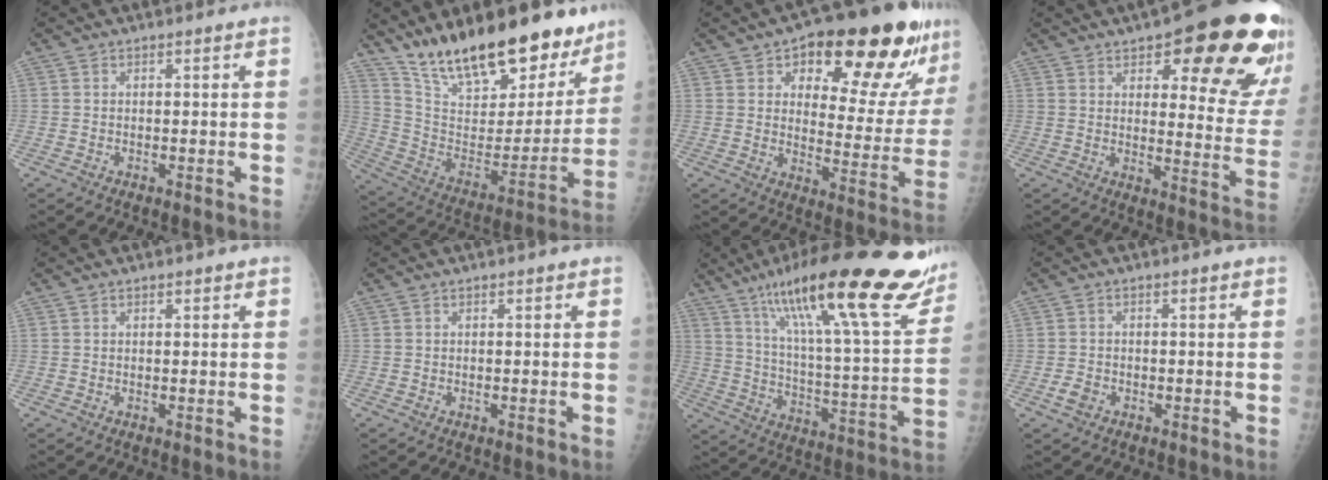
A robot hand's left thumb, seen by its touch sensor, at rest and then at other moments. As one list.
[{"total": 26.4, "force": [20.0, 10.3, 13.9], "torque": [-0.182, -0.088, 0.331]}, {"total": 23.4, "force": [12.9, 8.9, 17.4], "torque": [-0.184, -0.031, 0.185]}, {"total": 24.3, "force": [13.6, 7.9, 18.6], "torque": [-0.193, -0.055, 0.168]}, {"total": 0.6, "force": [0.4, 0.3, 0.4], "torque": [-0.004, -0.001, 0.005]}, {"total": 0.0}, {"total": 30.8, "force": [19.6, 5.8, 23.0], "torque": [-0.336, -0.043, 0.306]}, {"total": 2.2, "force": [-1.0, 1.6, 1.1], "torque": [-0.020, 0.002, -0.019]}]